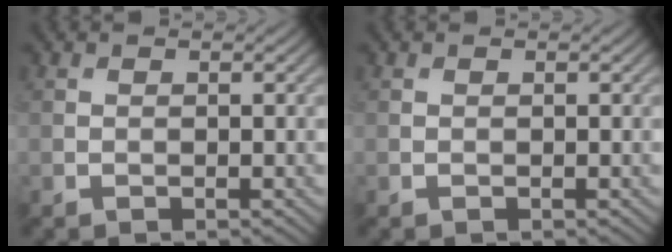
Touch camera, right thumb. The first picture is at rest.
{"total": 0.0}